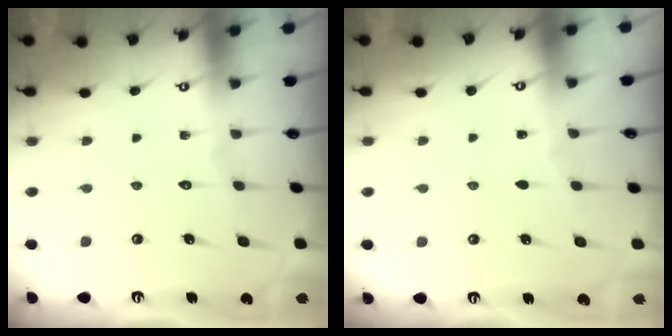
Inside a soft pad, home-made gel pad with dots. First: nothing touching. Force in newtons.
{"total": 2.3, "press": 2.2, "slide": 0.2}